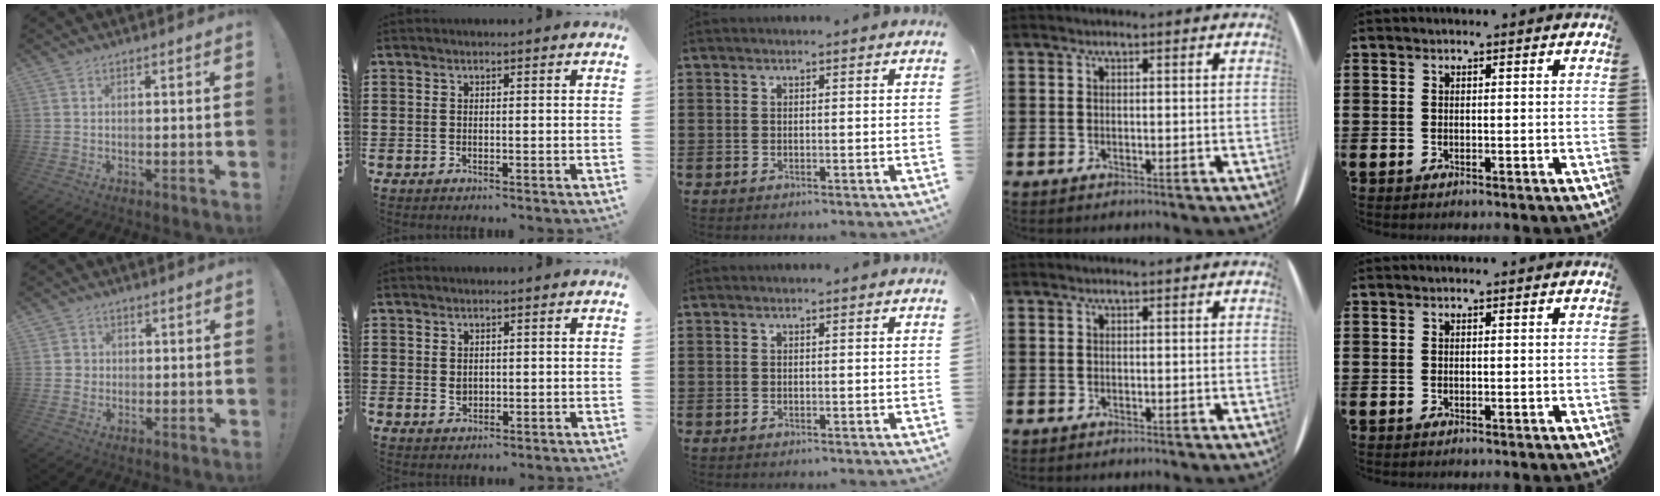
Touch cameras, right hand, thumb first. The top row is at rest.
{"thumb": {"total": 2.8, "force": [0.1, 2.7, 0.4], "torque": [0.002, 0.000, 0.001]}, "index": {"total": 1.4, "force": [0.5, 1.1, 0.7], "torque": [-0.016, 0.005, 0.009]}}